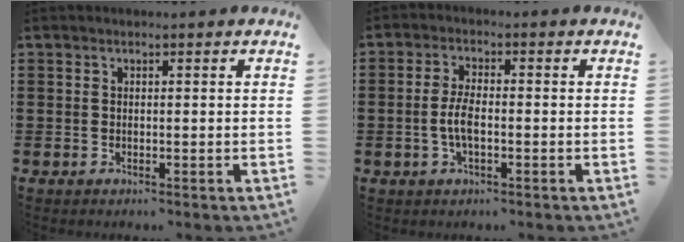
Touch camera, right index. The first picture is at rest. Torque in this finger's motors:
{"motor_torque": [0.80, 1.34, 0.05, 0.03]}